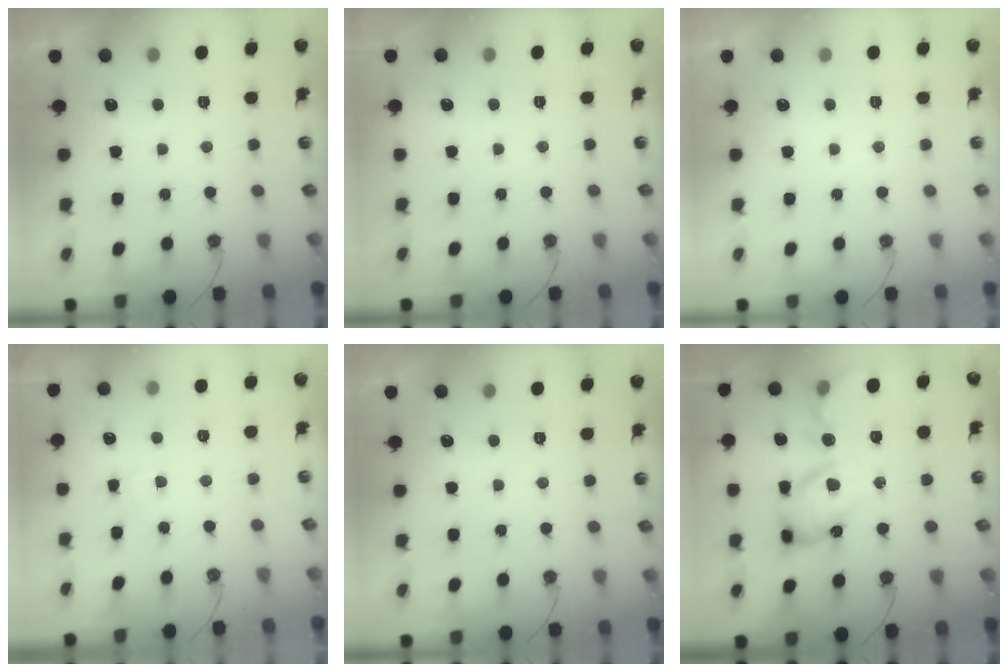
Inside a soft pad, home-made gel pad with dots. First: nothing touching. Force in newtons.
{"total": 0.0}
{"total": 0.0}
{"total": 2.8, "press": 2.8, "slide": 0.5}
{"total": 0.0}
{"total": 14.8, "press": 14.7, "slide": 1.6}